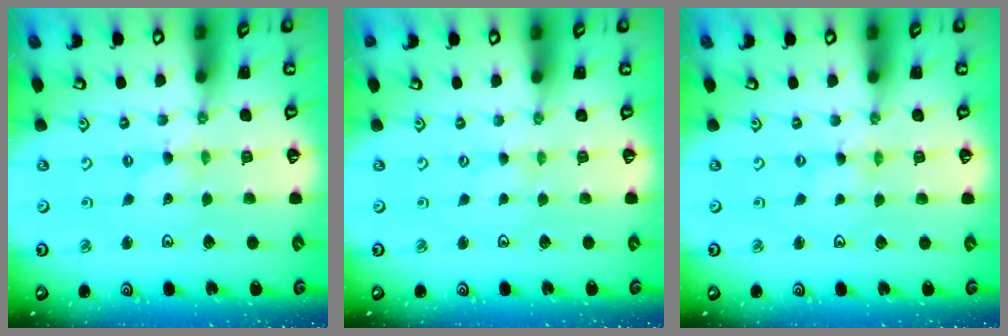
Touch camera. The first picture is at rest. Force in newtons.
{"total": 0.0}
{"total": 0.0}